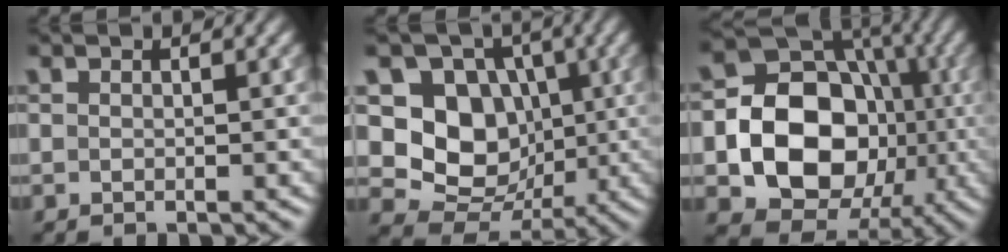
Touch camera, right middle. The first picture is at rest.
{"total": 8.4, "force": [0.9, 7.1, 4.4], "torque": [-0.073, -0.010, -0.002]}
{"total": 13.9, "force": [-2.5, 11.2, 7.9], "torque": [-0.112, -0.011, -0.067]}